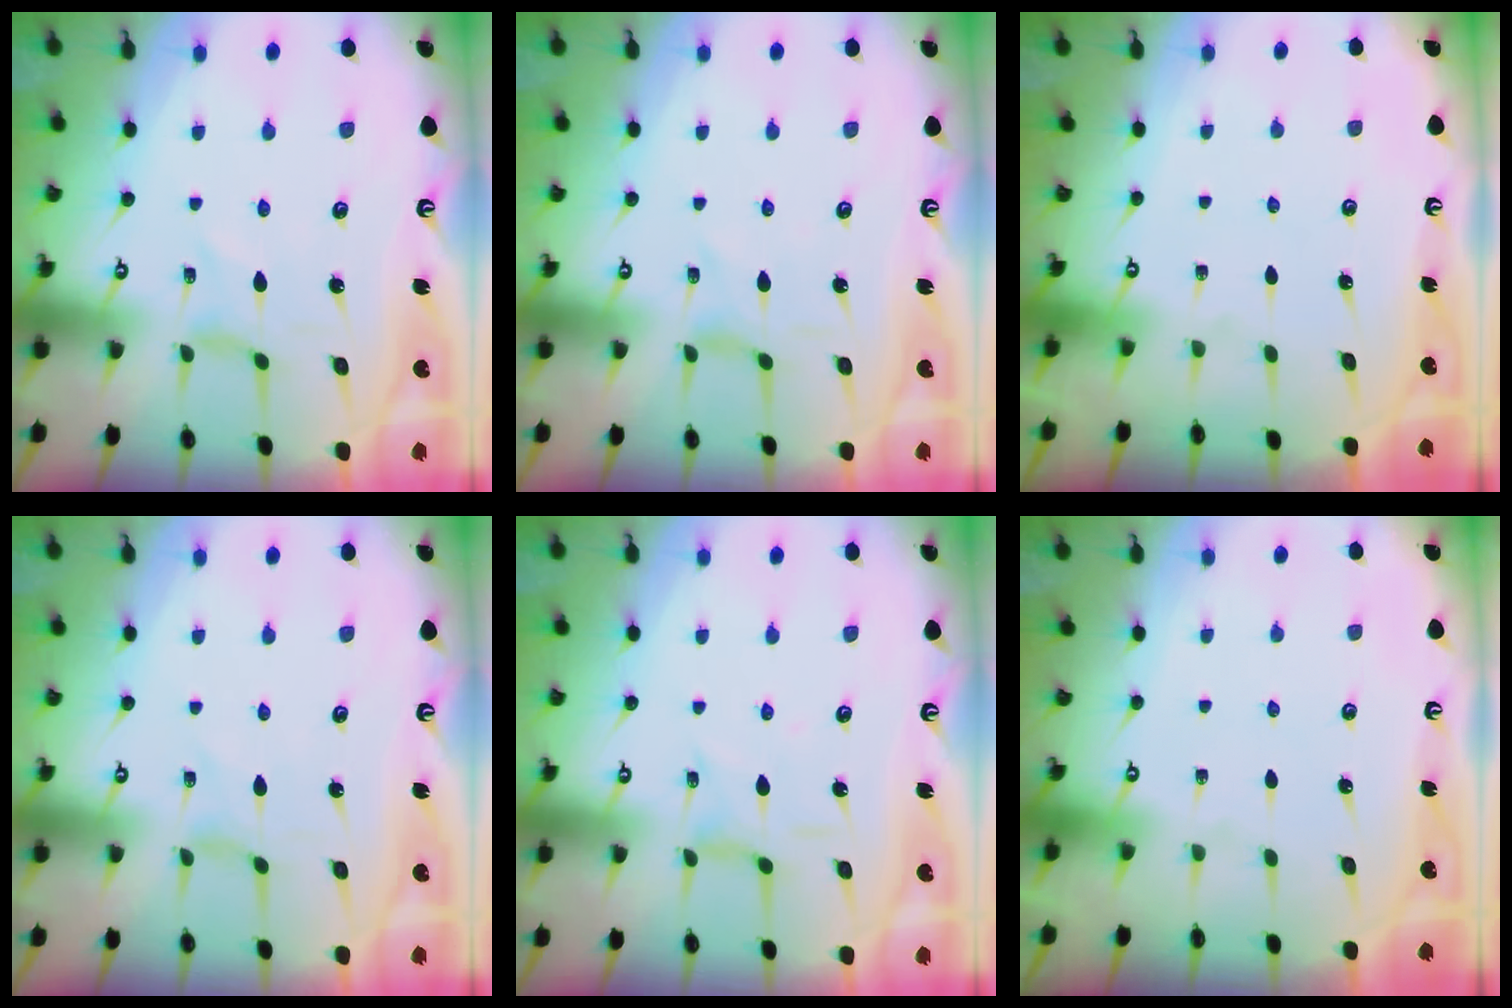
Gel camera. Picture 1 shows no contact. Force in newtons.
{"total": 0.7, "press": 0.7, "slide": 0.2}
{"total": 0.0}
{"total": 0.0}
{"total": 3.1, "press": 3.0, "slide": 0.5}
{"total": 0.0}